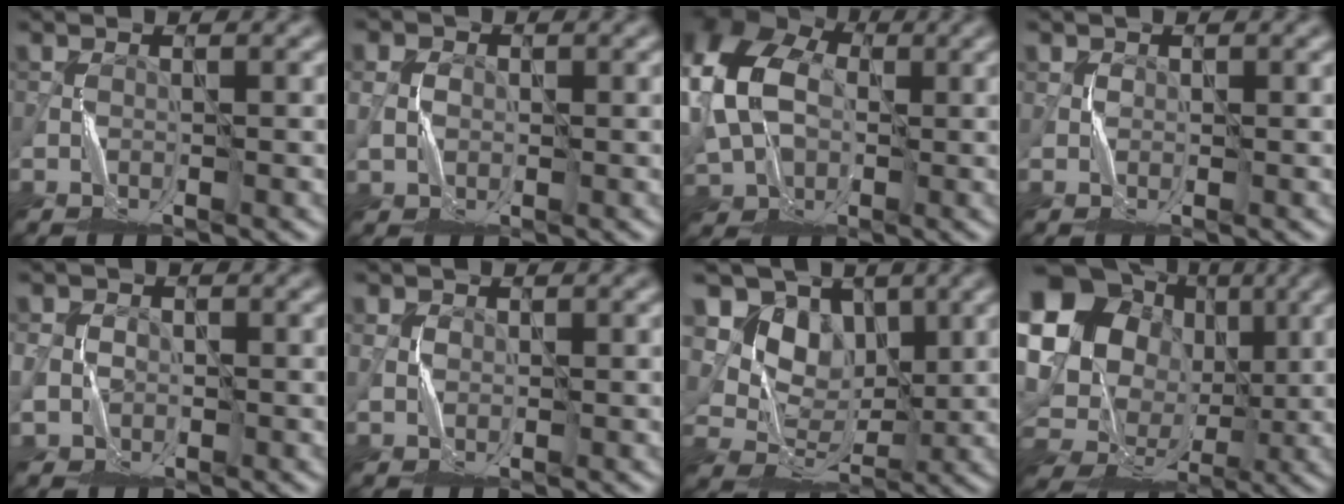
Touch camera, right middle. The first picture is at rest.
{"total": 1.2, "force": [0.7, 0.9, -0.2], "torque": [-0.005, -0.002, 0.016]}
{"total": 12.4, "force": [1.8, 9.0, 8.2], "torque": [-0.174, 0.003, 0.028]}
{"total": 1.4, "force": [0.5, -0.5, -1.2], "torque": [0.029, -0.002, 0.012]}
{"total": 1.0, "force": [0.3, 0.8, -0.6], "torque": [0.013, -0.007, 0.008]}
{"total": 1.0, "force": [0.7, 0.2, -0.7], "torque": [0.010, -0.003, 0.019]}
{"total": 8.2, "force": [4.8, 6.0, 3.0], "torque": [-0.053, -0.012, 0.093]}
{"total": 16.4, "force": [4.0, 14.5, 6.6], "torque": [-0.188, 0.028, 0.069]}